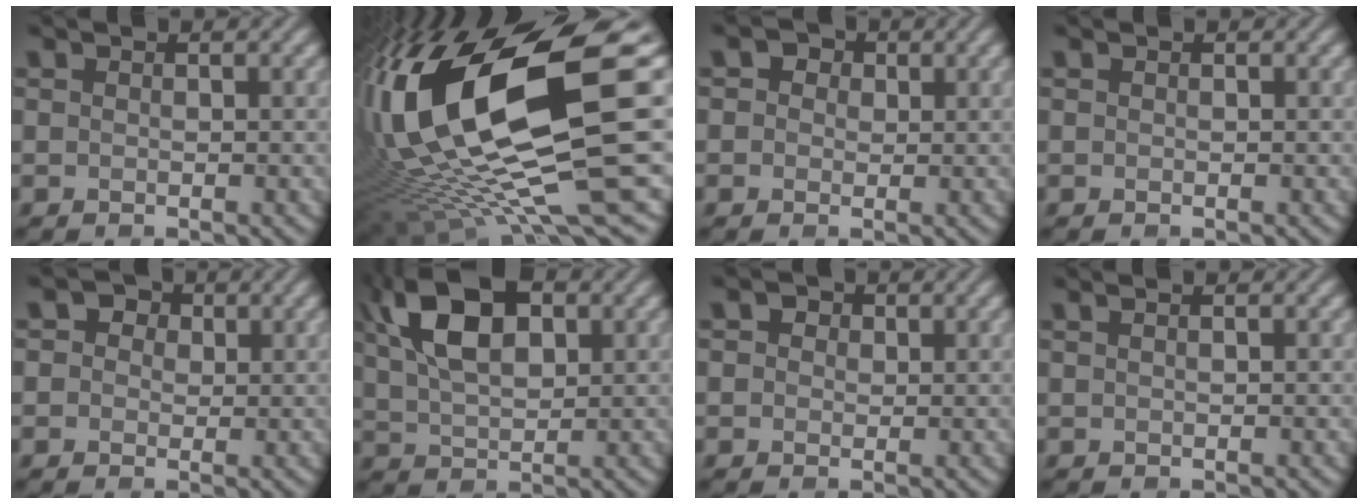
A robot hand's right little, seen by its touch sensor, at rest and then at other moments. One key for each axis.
{"total": 19.0, "fx": 3.7, "fy": 6.9, "fz": 17.3, "tx": -0.338, "ty": -0.006, "tz": 0.071}
{"total": 3.9, "fx": 1.8, "fy": 2.8, "fz": 1.9, "tx": -0.026, "ty": 0.015, "tz": 0.002}
{"total": 0.0}
{"total": 4.1, "fx": 1.8, "fy": 3.0, "fz": 2.0, "tx": -0.024, "ty": 0.014, "tz": -0.001}
{"total": 9.9, "fx": 3.9, "fy": 5.3, "fz": 7.4, "tx": -0.146, "ty": 0.025, "tz": 0.062}
{"total": 2.9, "fx": 1.4, "fy": 2.1, "fz": 1.4, "tx": -0.021, "ty": 0.013, "tz": -0.001}
{"total": 1.1, "fx": 0.5, "fy": 0.5, "fz": 0.8, "tx": -0.009, "ty": 0.001, "tz": 0.001}